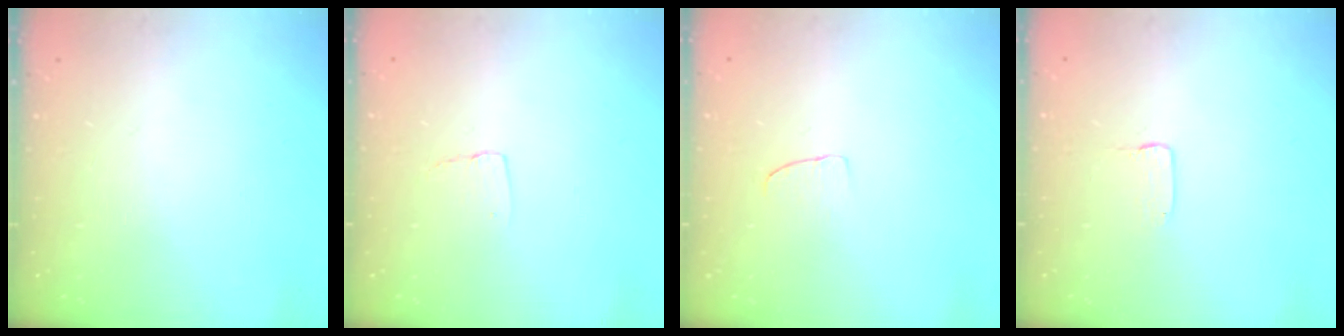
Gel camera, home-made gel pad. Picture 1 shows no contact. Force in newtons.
{"total": 3.6, "press": 3.6, "slide": 0.4}
{"total": 3.1, "press": 3.1, "slide": 0.2}
{"total": 1.0, "press": 1.0, "slide": 0.1}